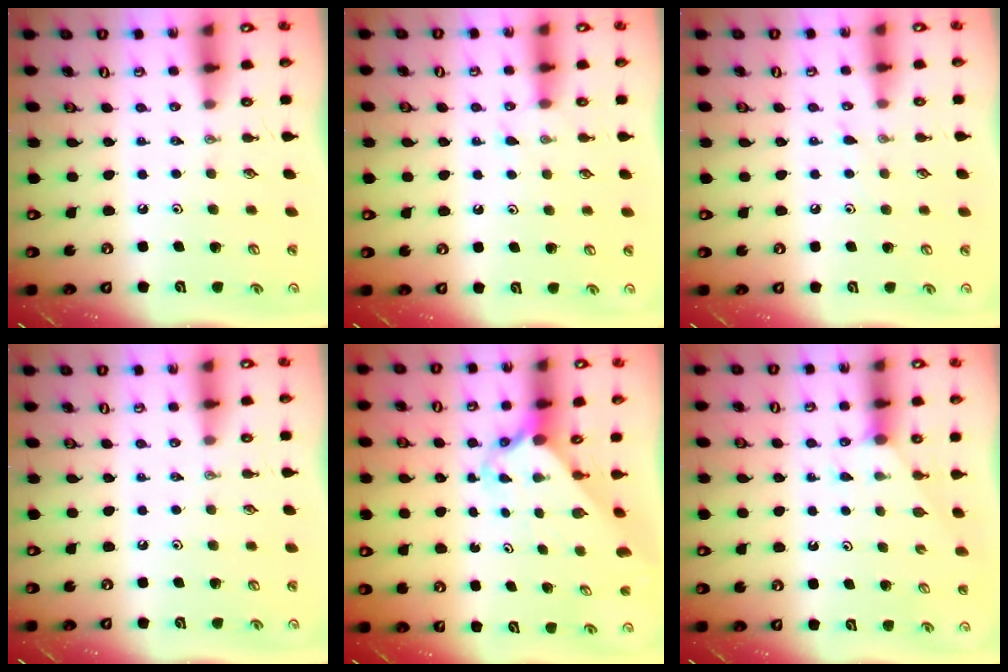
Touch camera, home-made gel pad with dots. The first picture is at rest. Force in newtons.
{"total": 3.7, "press": 3.6, "slide": 0.5}
{"total": 5.5, "press": 5.5, "slide": 0.4}
{"total": 0.0}
{"total": 2.3, "press": 2.3, "slide": 0.2}
{"total": 4.3, "press": 4.3, "slide": 0.1}